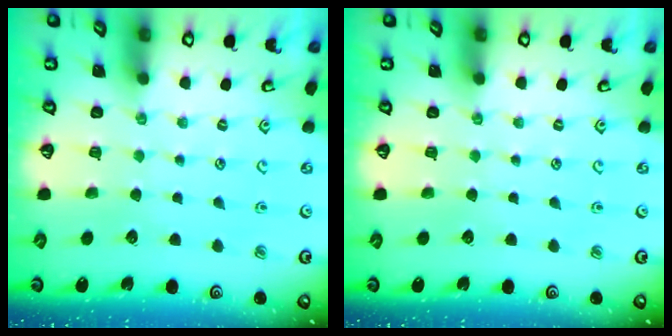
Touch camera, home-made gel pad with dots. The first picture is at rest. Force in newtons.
{"total": 0.0}